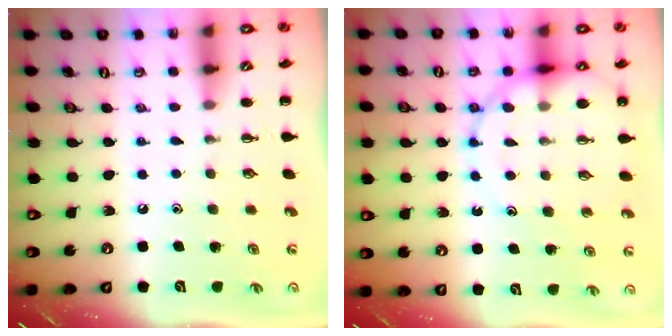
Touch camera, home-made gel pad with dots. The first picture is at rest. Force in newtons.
{"total": 15.0, "press": 14.3, "slide": 4.5}